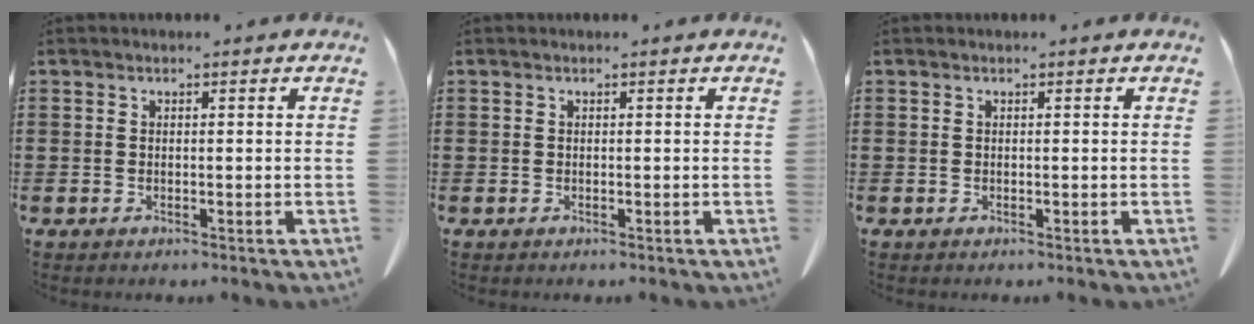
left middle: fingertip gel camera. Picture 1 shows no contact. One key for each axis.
{"total": 0.0}
{"total": 0.0}